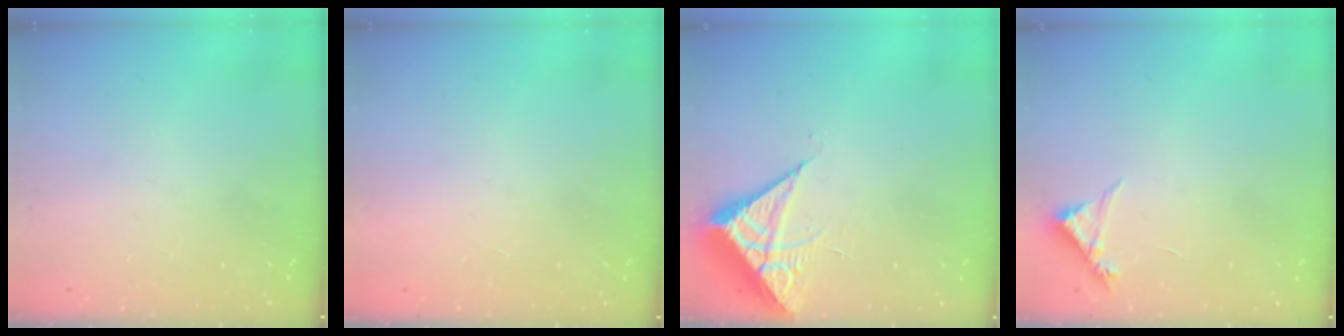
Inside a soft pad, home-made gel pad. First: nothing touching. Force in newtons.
{"total": 1.7, "press": 1.7, "slide": 0.1}
{"total": 6.2, "press": 6.2, "slide": 0.4}
{"total": 4.3, "press": 4.2, "slide": 0.4}